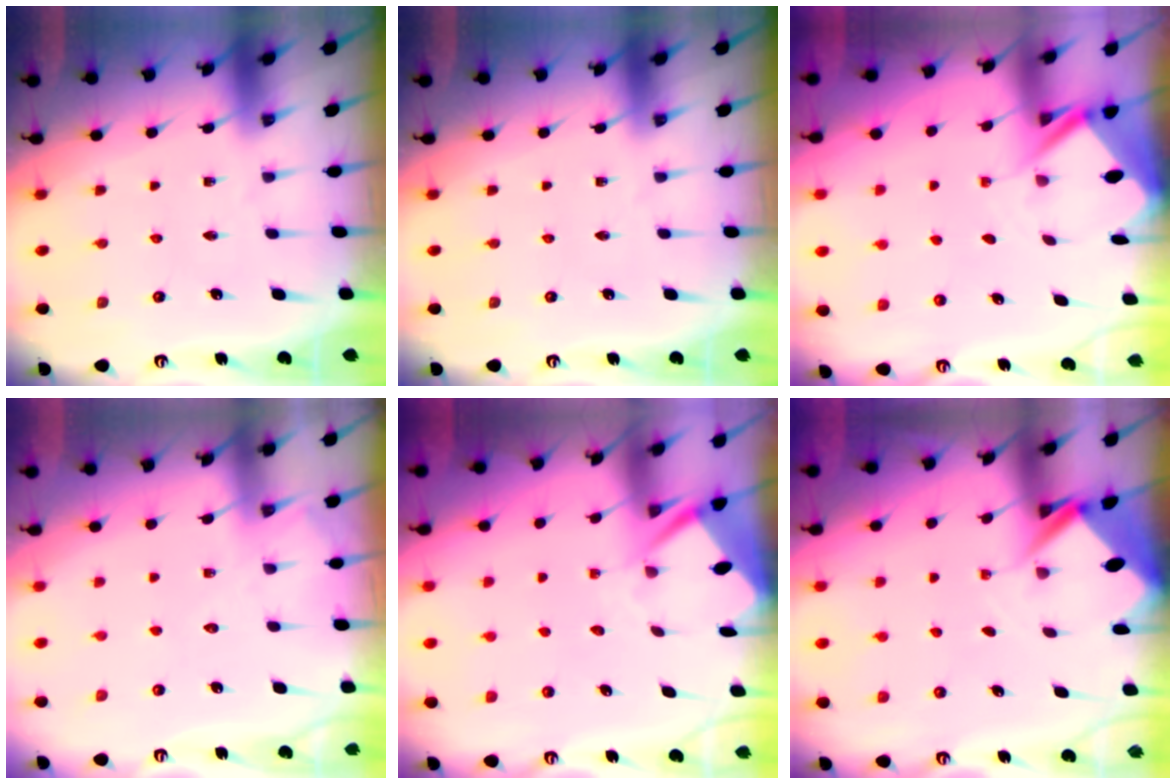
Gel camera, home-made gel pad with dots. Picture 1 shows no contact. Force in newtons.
{"total": 0.0}
{"total": 3.1, "press": 3.1, "slide": 0.3}
{"total": 5.1, "press": 5.1, "slide": 0.7}
{"total": 3.5, "press": 3.4, "slide": 0.3}
{"total": 2.8, "press": 2.8, "slide": 0.1}